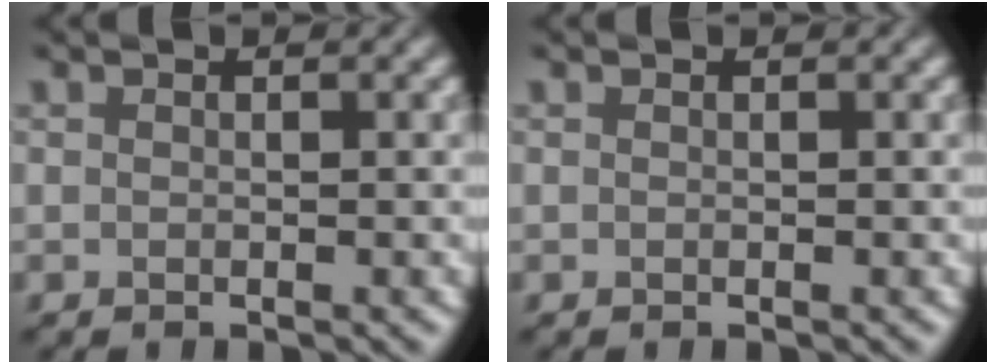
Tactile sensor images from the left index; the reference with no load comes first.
{"total": 0.0}